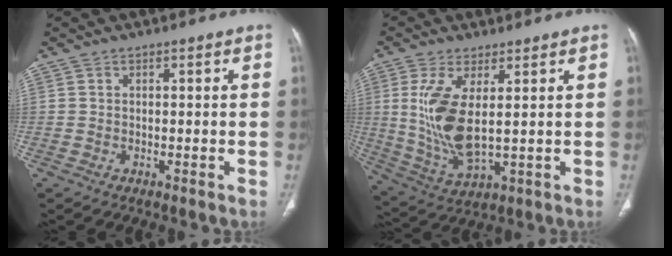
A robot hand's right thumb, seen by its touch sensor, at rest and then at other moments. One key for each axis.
{"total": 11.7, "fx": 1.9, "fy": 4.3, "fz": 10.7, "tx": -0.233, "ty": -0.021, "tz": 0.052}